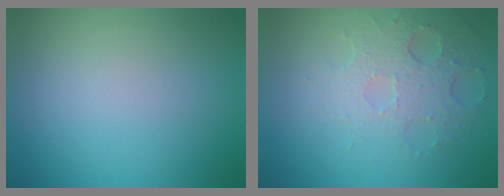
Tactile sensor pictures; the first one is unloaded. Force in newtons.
{"total": 3.6, "press": 3.3, "slide": 1.3}